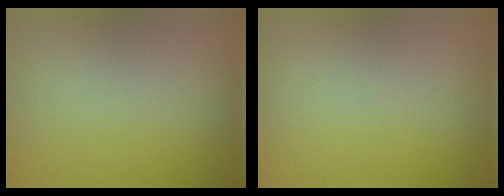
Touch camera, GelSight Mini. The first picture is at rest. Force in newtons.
{"total": 0.0}